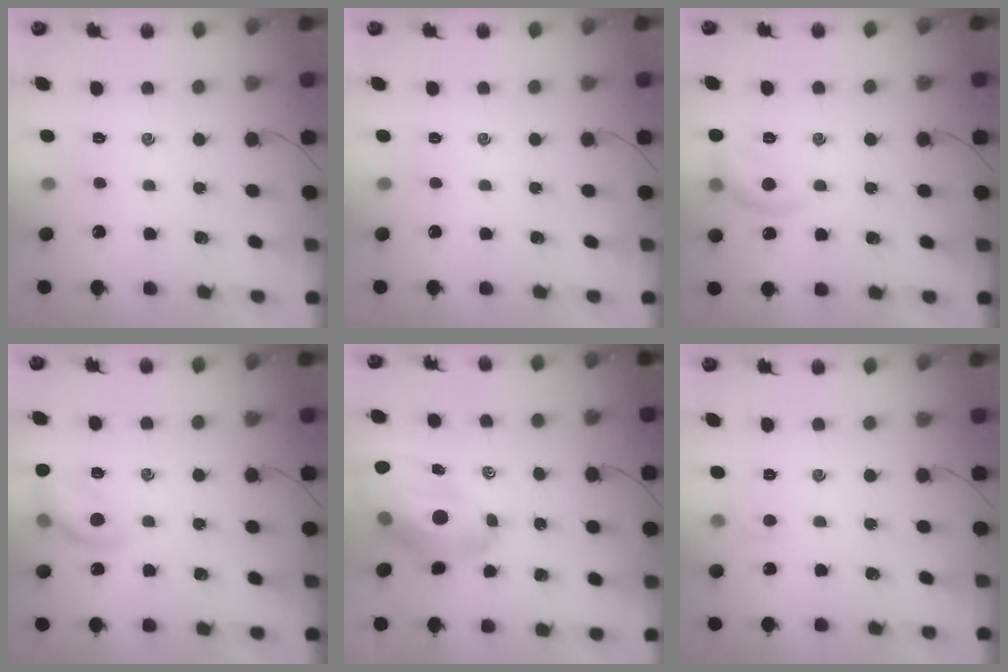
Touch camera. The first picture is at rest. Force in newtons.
{"total": 0.0}
{"total": 9.8, "press": 9.8, "slide": 0.4}
{"total": 13.9, "press": 13.9, "slide": 1.1}
{"total": 16.6, "press": 16.0, "slide": 4.6}
{"total": 2.7, "press": 2.5, "slide": 0.9}